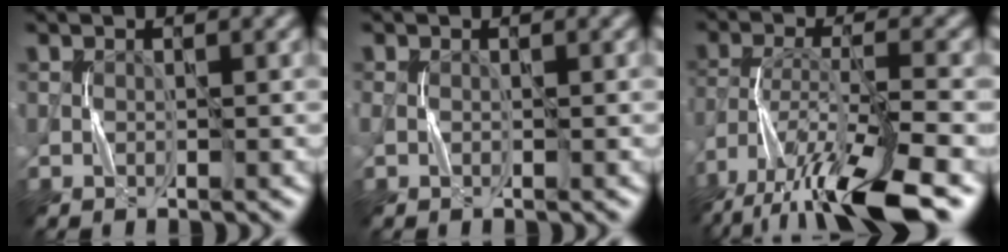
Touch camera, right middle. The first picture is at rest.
{"total": 0.7, "force": [0.0, 0.4, 0.5], "torque": [-0.015, 0.000, -0.001]}
{"total": 12.8, "force": [-9.4, 2.9, 8.2], "torque": [-0.162, -0.019, -0.156]}